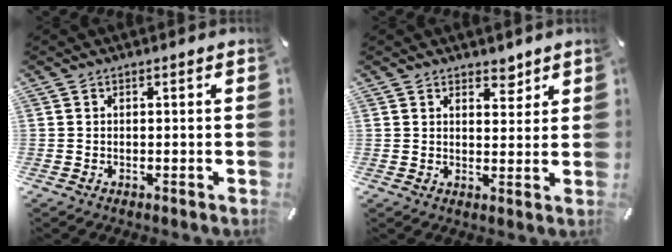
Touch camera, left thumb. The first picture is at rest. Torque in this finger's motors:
{"motor_torque": [0.01, -0.57, 0.02, 0.15, -0.08]}